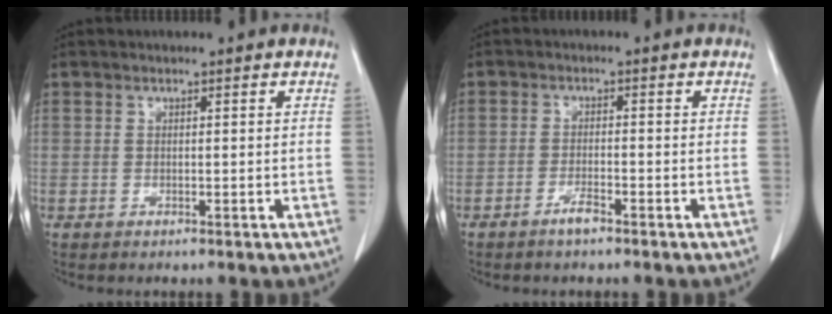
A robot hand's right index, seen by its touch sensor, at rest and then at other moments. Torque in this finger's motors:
{"motor_torque": [0.23, -0.16, 0.00, 0.03]}